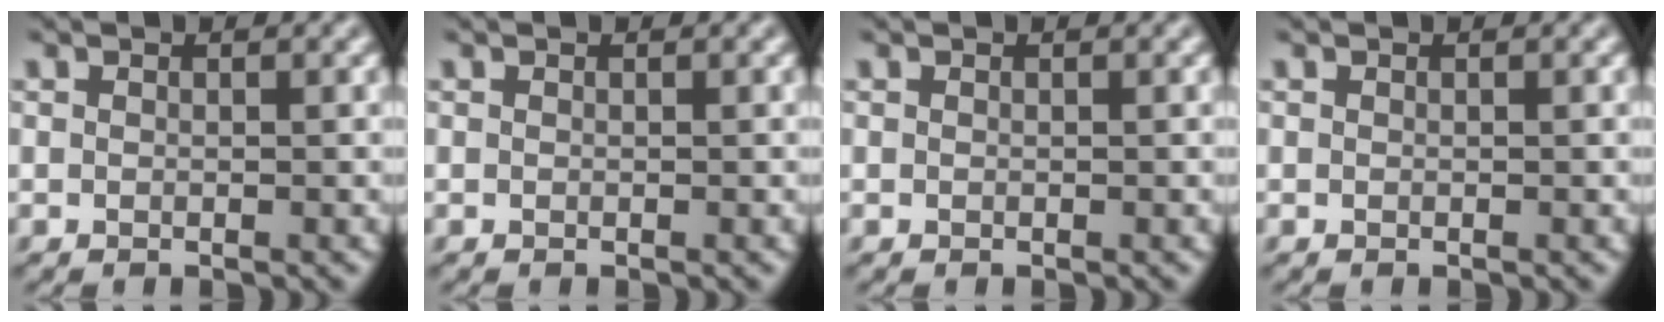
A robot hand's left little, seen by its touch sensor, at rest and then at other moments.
{"total": 0.0}
{"total": 0.0}
{"total": 0.0}